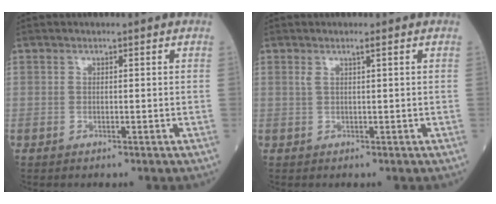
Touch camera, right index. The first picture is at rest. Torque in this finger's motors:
{"motor_torque": [0.21, 0.06, 0.16, 0.04]}